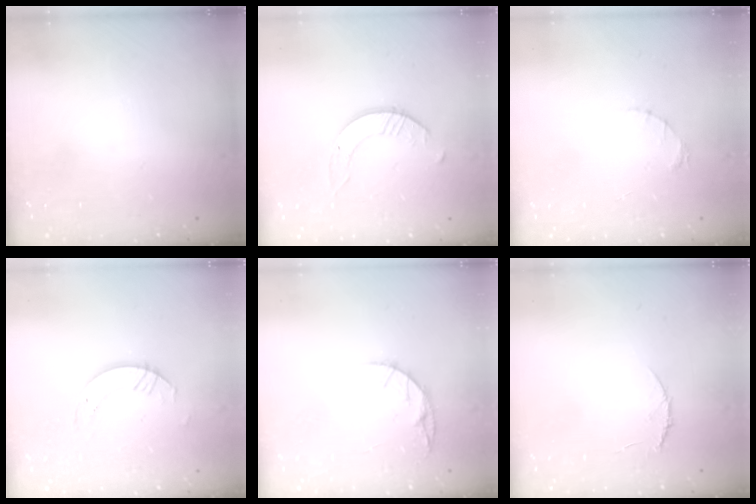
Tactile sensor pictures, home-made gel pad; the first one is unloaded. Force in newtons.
{"total": 1.6, "press": 1.6, "slide": 0.2}
{"total": 1.6, "press": 1.5, "slide": 0.3}
{"total": 4.3, "press": 4.2, "slide": 0.3}
{"total": 5.8, "press": 5.8, "slide": 0.6}
{"total": 3.7, "press": 3.6, "slide": 0.4}